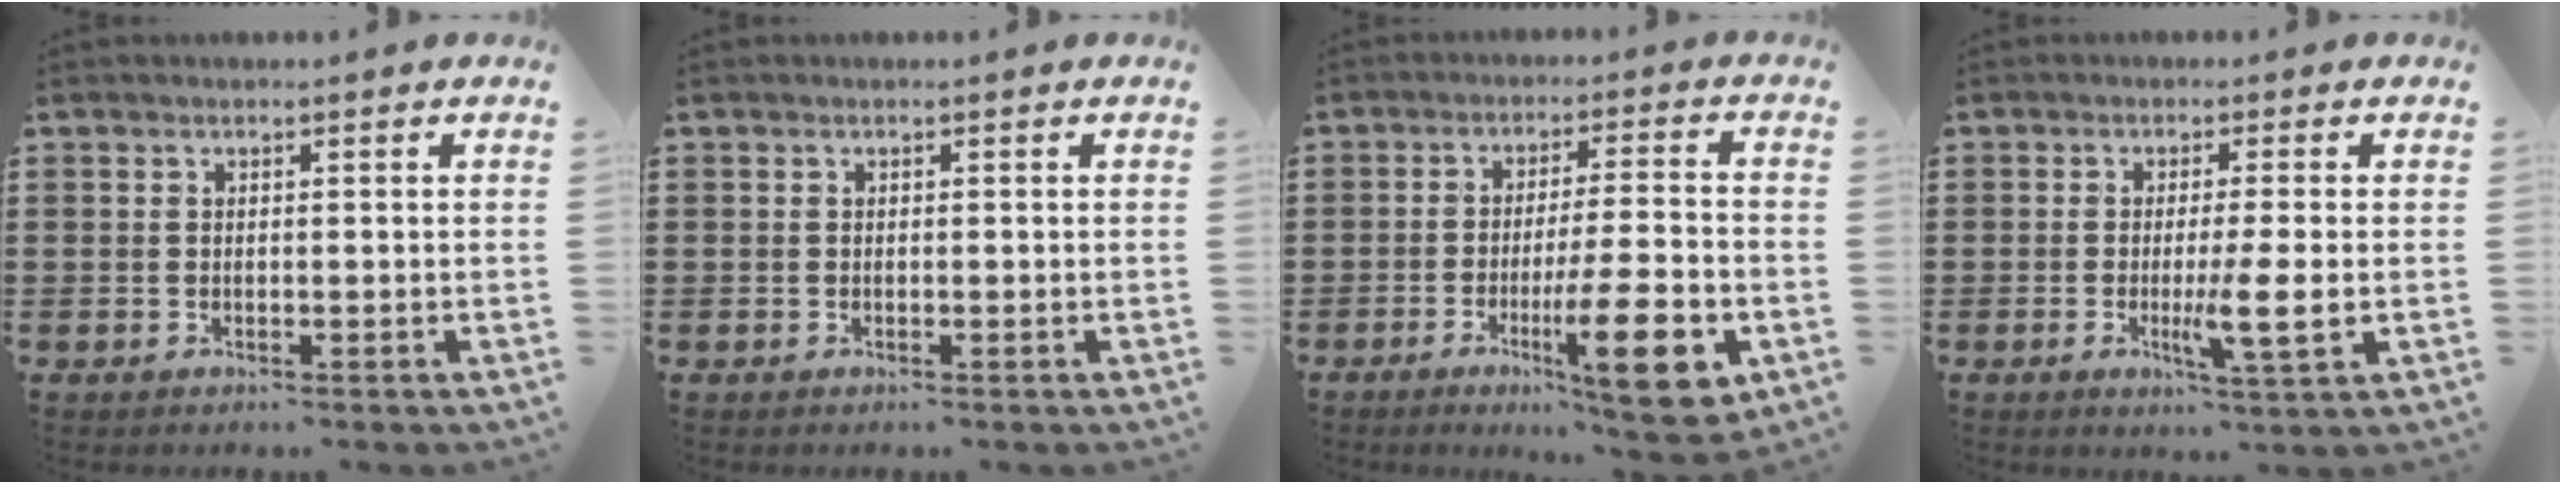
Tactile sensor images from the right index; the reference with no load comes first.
{"total": 0.0}
{"total": 13.3, "force": [-4.8, 2.2, 12.2], "torque": [-0.182, -0.004, -0.076]}
{"total": 6.0, "force": [-1.0, 0.1, 5.9], "torque": [-0.099, -0.014, -0.017]}